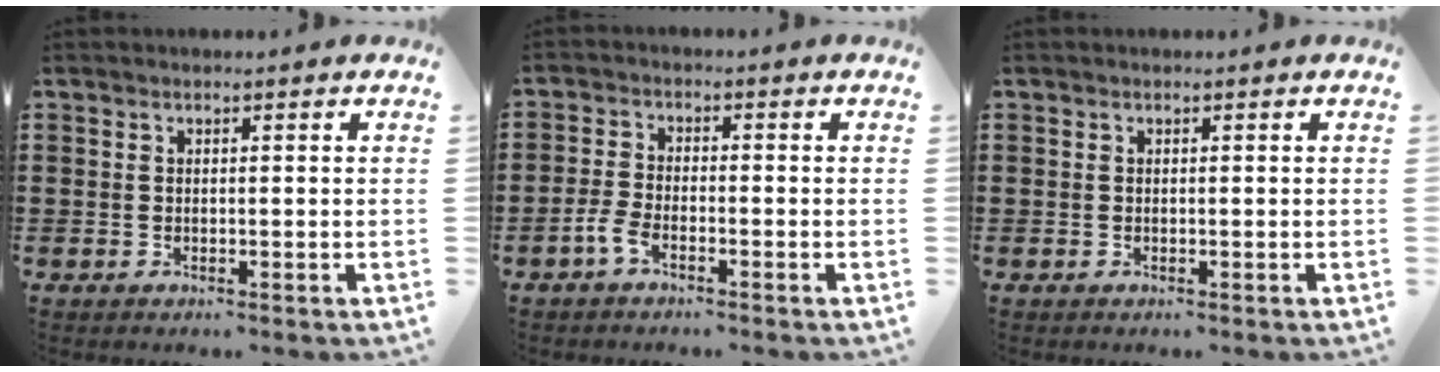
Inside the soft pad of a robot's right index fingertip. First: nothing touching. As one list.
[{"total": 3.0, "force": [-2.1, 0.8, 2.1], "torque": [-0.057, -0.003, -0.045]}, {"total": 0.0}]